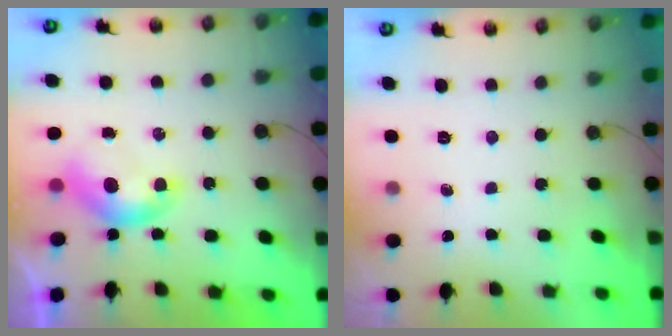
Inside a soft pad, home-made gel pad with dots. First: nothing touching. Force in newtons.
{"total": 0.0}